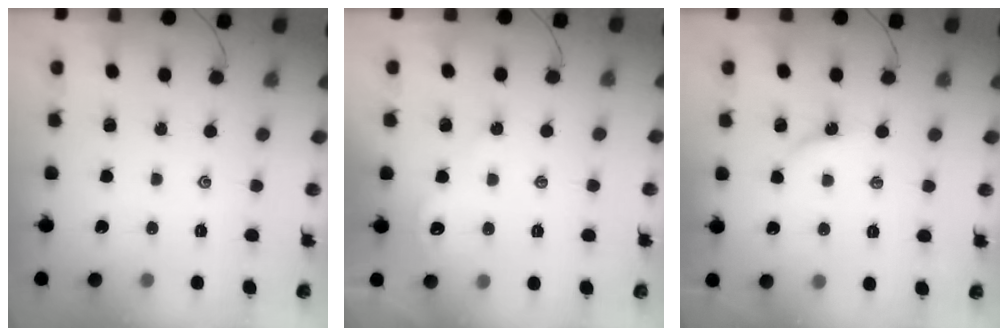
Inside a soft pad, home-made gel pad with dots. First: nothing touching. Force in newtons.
{"total": 2.6, "press": 2.6, "slide": 0.3}
{"total": 2.9, "press": 2.9, "slide": 0.3}